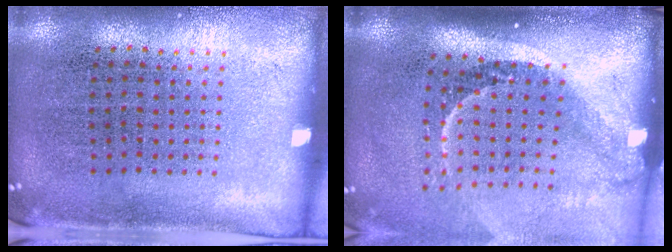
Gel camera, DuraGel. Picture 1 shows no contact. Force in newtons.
{"total": 2.2, "press": 1.5, "slide": 1.7}